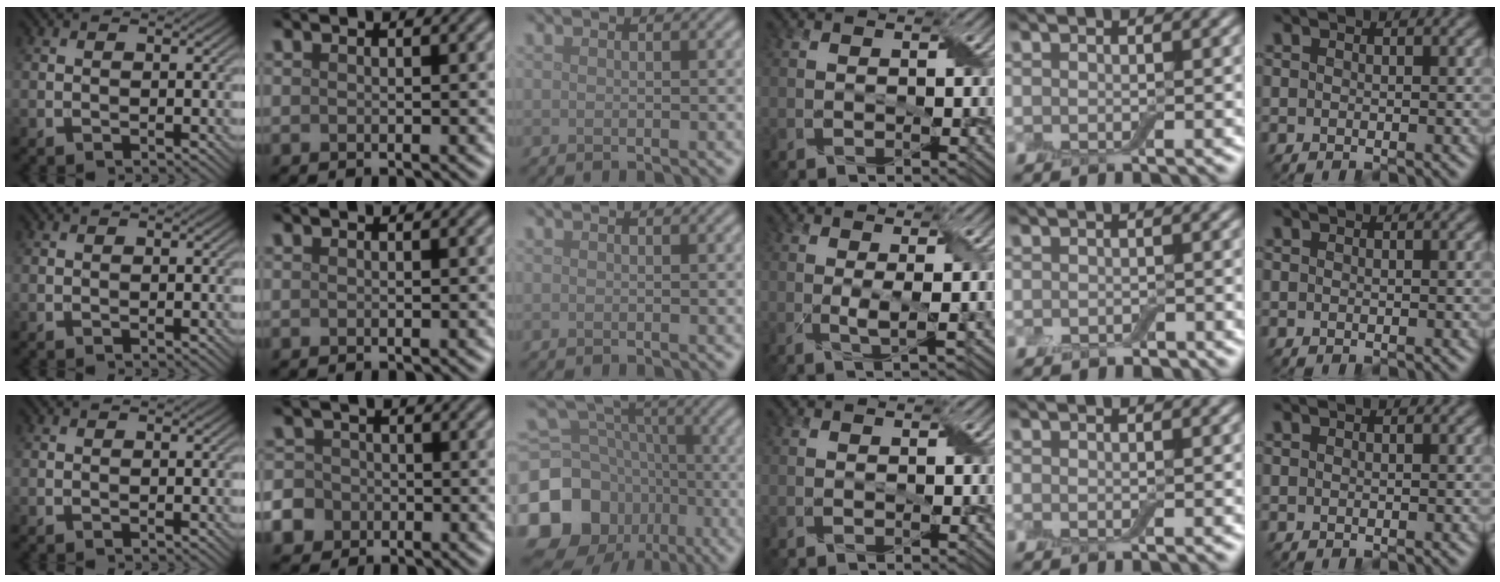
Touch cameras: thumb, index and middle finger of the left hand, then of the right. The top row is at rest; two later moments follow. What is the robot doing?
{"motion": "fold", "object": "aluminum foil"}